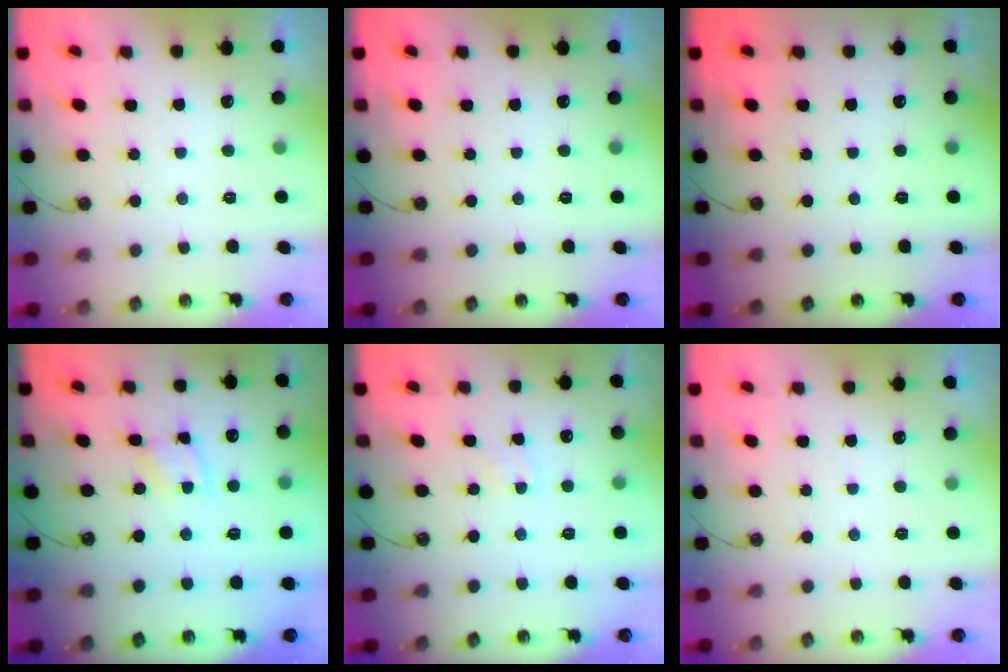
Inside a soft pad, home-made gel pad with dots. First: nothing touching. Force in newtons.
{"total": 0.0}
{"total": 0.0}
{"total": 2.5, "press": 2.4, "slide": 0.3}
{"total": 2.7, "press": 2.7, "slide": 0.3}
{"total": 0.0}